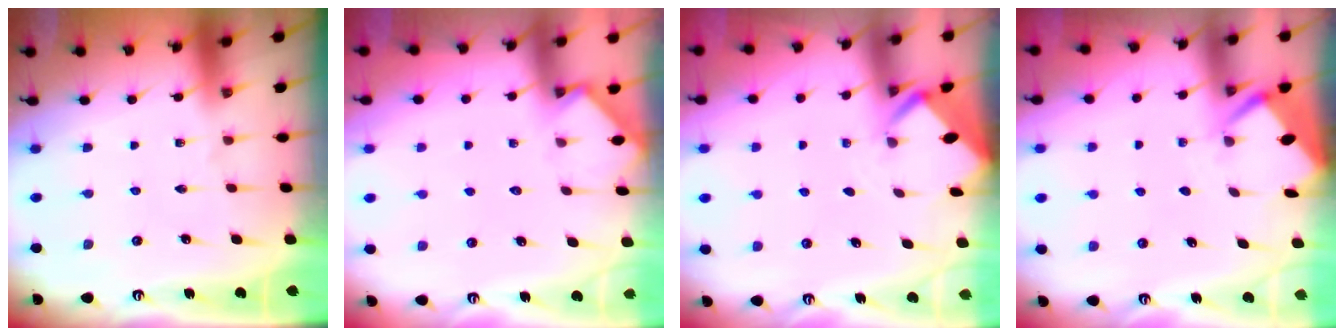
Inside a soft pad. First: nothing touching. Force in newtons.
{"total": 2.6, "press": 2.5, "slide": 0.3}
{"total": 2.1, "press": 2.1, "slide": 0.2}
{"total": 2.8, "press": 2.8, "slide": 0.3}